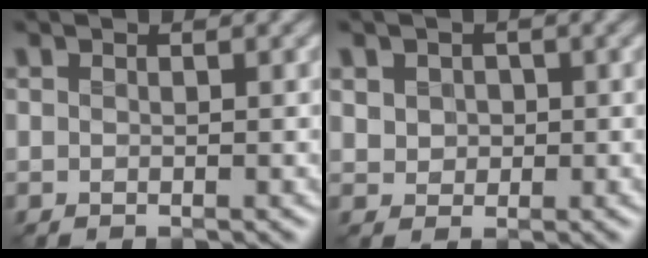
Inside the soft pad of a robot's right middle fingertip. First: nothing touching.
{"total": 1.8, "force": [0.2, 1.6, 0.8], "torque": [-0.025, -0.002, 0.010]}